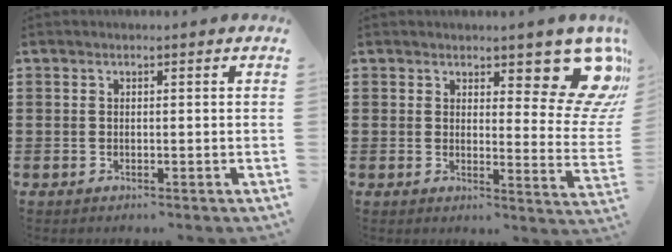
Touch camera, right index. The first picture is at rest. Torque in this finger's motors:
{"motor_torque": [0.39, 0.12, 0.49, 0.07]}